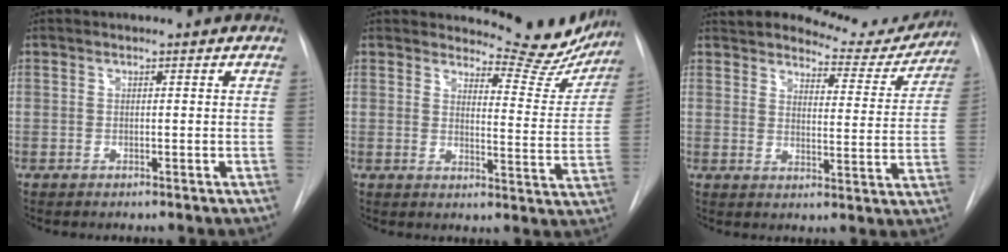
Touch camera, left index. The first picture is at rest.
{"total": 11.5, "force": [11.0, 2.7, 1.7], "torque": [-0.002, -0.049, 0.118]}
{"total": 11.4, "force": [10.8, 3.0, 1.7], "torque": [-0.011, -0.026, 0.132]}